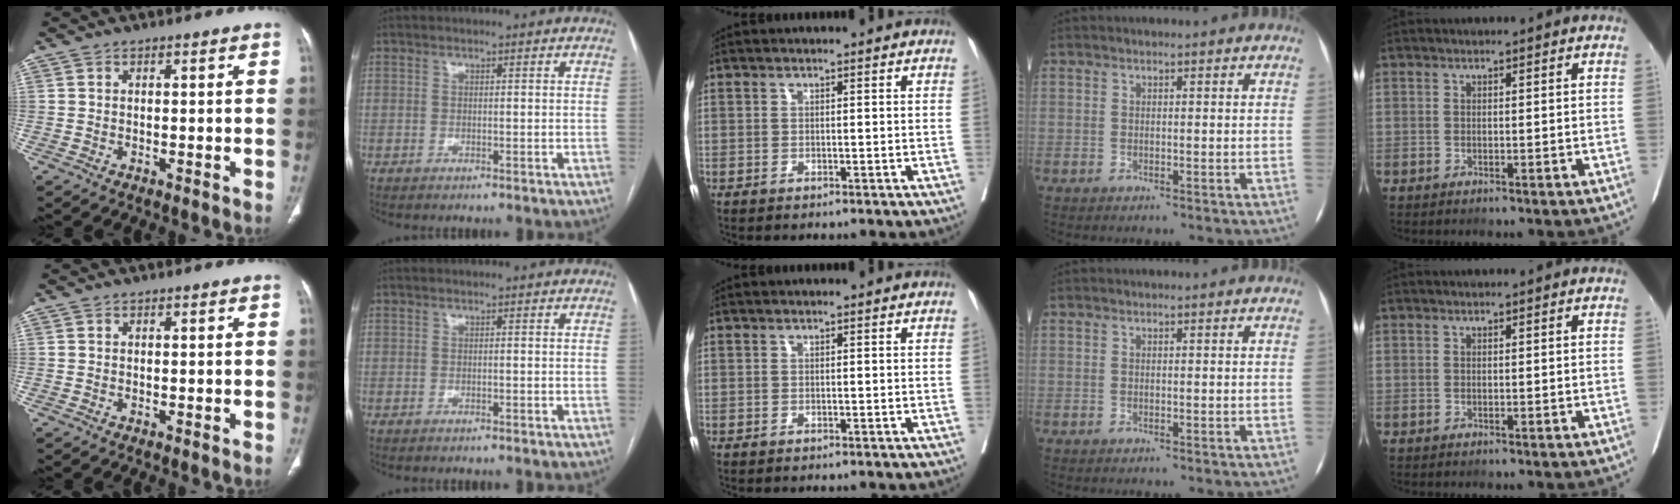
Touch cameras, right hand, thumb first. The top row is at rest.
{}